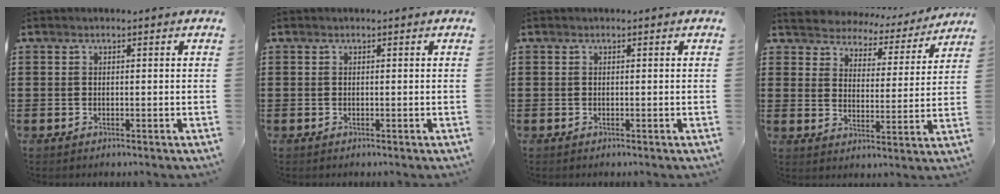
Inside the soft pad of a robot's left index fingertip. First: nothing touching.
{"total": 0.0}
{"total": 0.0}
{"total": 3.9, "force": [3.9, 0.7, -0.5], "torque": [-0.018, -0.031, 0.062]}